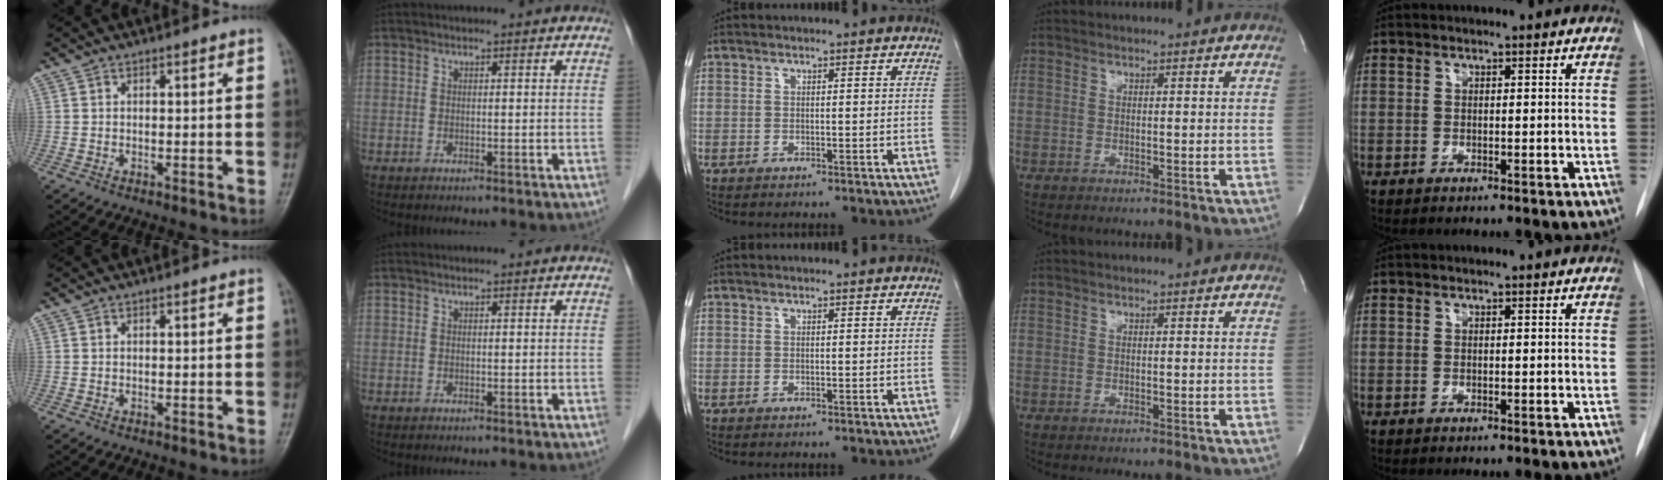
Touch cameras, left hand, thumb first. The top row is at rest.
{}